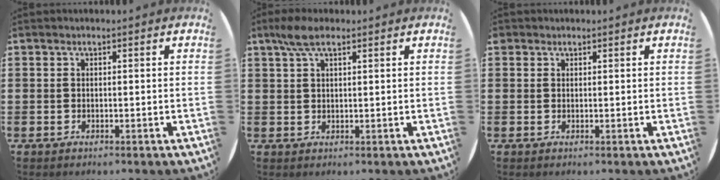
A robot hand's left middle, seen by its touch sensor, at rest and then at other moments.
{"total": 3.9, "force": [2.4, 1.2, 2.7], "torque": [-0.058, 0.007, 0.043]}
{"total": 0.6, "force": [0.5, 0.3, -0.1], "torque": [0.002, 0.004, 0.009]}